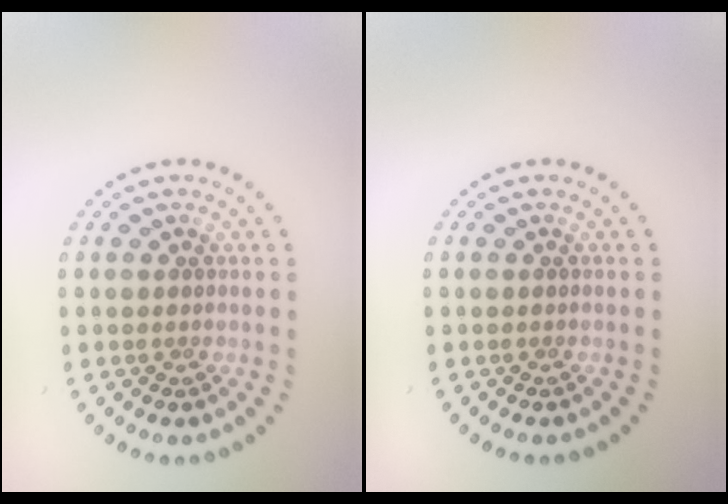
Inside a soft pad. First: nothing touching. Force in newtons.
{"total": 0.0}